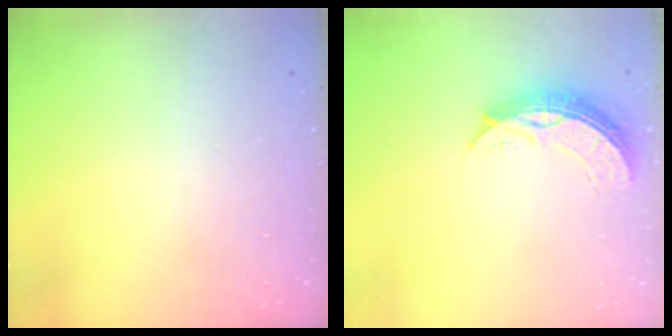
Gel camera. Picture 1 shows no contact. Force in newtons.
{"total": 8.8, "press": 8.7, "slide": 0.6}